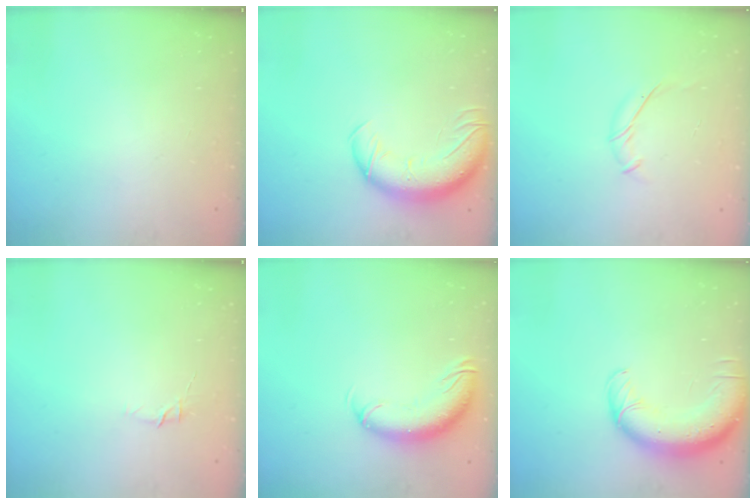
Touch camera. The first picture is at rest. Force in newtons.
{"total": 13.4, "press": 13.0, "slide": 3.3}
{"total": 6.6, "press": 6.5, "slide": 1.4}
{"total": 4.5, "press": 4.4, "slide": 1.0}
{"total": 12.1, "press": 11.8, "slide": 2.7}
{"total": 13.5, "press": 13.0, "slide": 3.6}